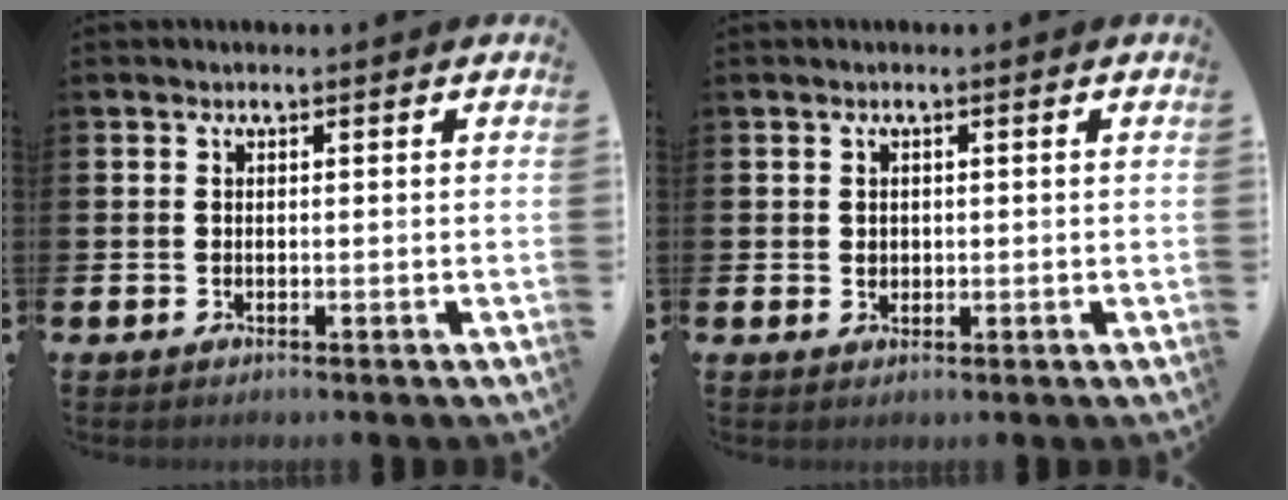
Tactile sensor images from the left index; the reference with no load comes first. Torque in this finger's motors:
{"motor_torque": [0.09, 0.10, 0.00, 0.02]}